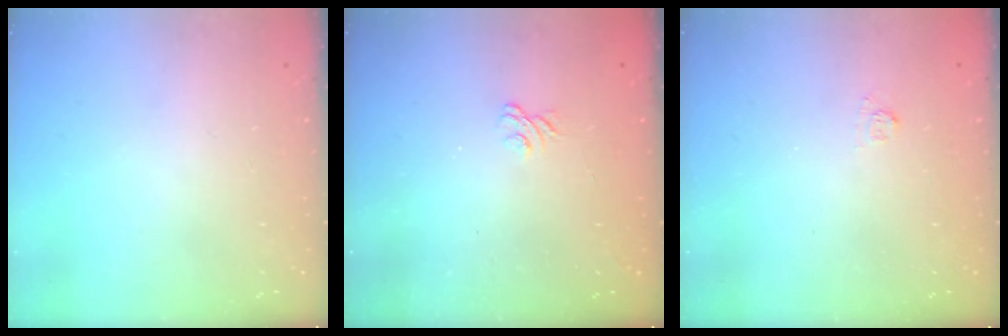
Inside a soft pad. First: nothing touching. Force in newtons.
{"total": 1.8, "press": 1.4, "slide": 1.1}
{"total": 2.2, "press": 2.1, "slide": 0.9}